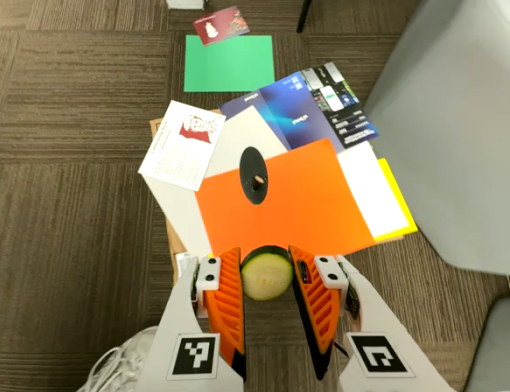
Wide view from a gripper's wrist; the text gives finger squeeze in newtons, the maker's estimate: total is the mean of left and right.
{"total": 9.5, "left": 10.3, "right": 8.6}